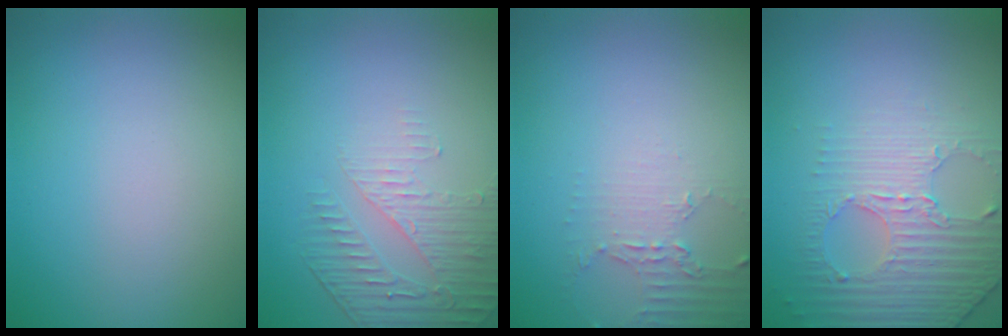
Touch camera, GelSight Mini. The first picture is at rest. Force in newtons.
{"total": 1.9, "press": 1.3, "slide": 1.3}
{"total": 2.0, "press": 1.5, "slide": 1.4}
{"total": 4.4, "press": 3.2, "slide": 3.0}